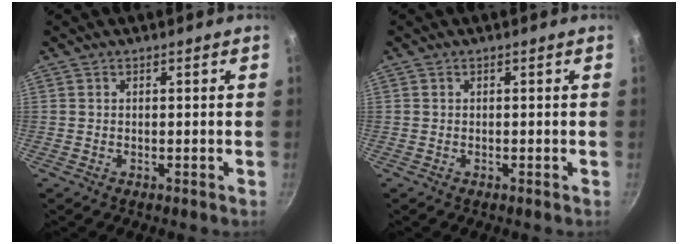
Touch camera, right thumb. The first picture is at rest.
{"total": 0.0}